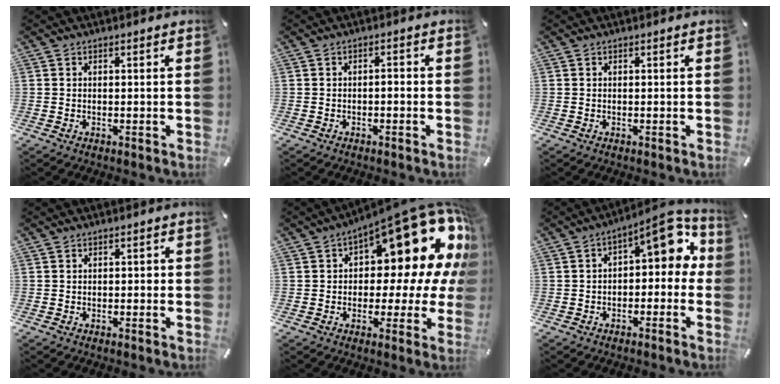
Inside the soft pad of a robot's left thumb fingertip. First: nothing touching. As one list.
[{"total": 1.8, "force": [-0.9, 0.8, 1.3], "torque": [-0.026, 0.006, -0.019]}, {"total": 0.0}, {"total": 0.6, "force": [-0.2, 0.5, 0.3], "torque": [-0.006, 0.003, -0.005]}, {"total": 22.1, "force": [9.6, 10.7, 16.7], "torque": [-0.213, -0.081, 0.163]}, {"total": 8.8, "force": [3.2, 4.2, 7.0], "torque": [-0.092, -0.027, 0.047]}]